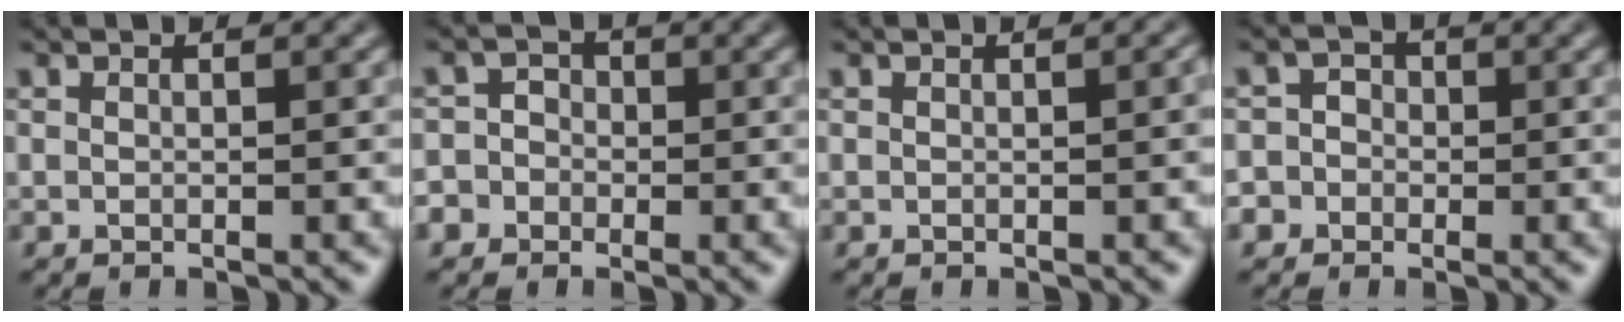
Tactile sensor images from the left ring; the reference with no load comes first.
{"total": 4.4, "force": [-2.1, 3.8, 0.9], "torque": [0.011, 0.003, -0.053]}
{"total": 0.9, "force": [0.0, 0.1, 0.9], "torque": [-0.010, 0.003, 0.001]}
{"total": 4.1, "force": [-1.7, 3.6, 0.7], "torque": [0.016, 0.005, -0.052]}